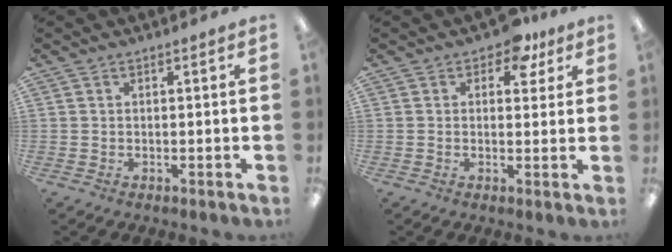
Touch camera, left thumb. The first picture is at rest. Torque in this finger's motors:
{"motor_torque": [0.28, 0.31, 0.67, -0.19, 0.04]}